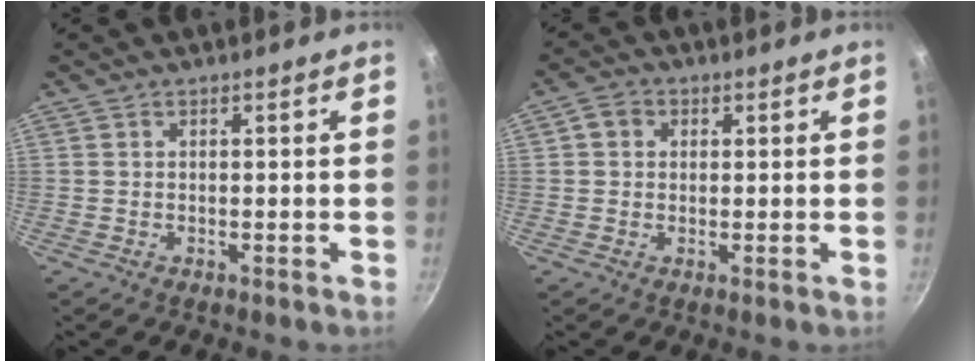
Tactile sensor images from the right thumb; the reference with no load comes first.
{"total": 3.4, "force": [0.8, 2.9, 1.6], "torque": [-0.019, 0.003, 0.005]}